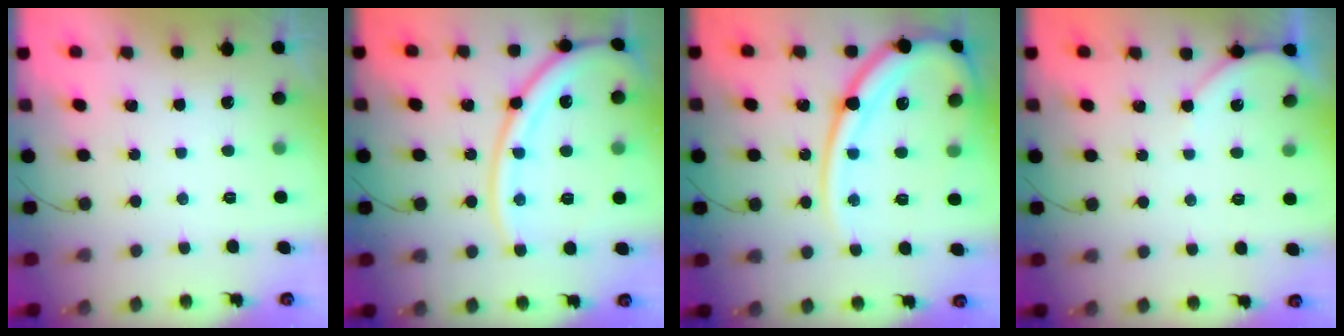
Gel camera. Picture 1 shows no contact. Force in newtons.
{"total": 16.8, "press": 16.7, "slide": 2.1}
{"total": 18.6, "press": 18.6, "slide": 1.4}
{"total": 4.7, "press": 4.7, "slide": 0.5}